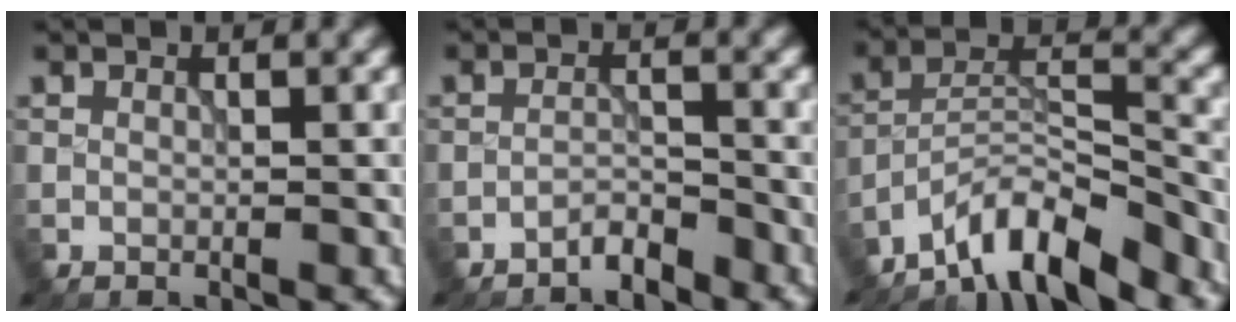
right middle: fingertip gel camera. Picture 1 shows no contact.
{"total": 1.8, "force": [-1.7, 0.3, 0.6], "torque": [-0.009, 0.007, -0.034]}
{"total": 7.2, "force": [-6.2, 1.3, 3.5], "torque": [-0.053, 0.004, -0.117]}